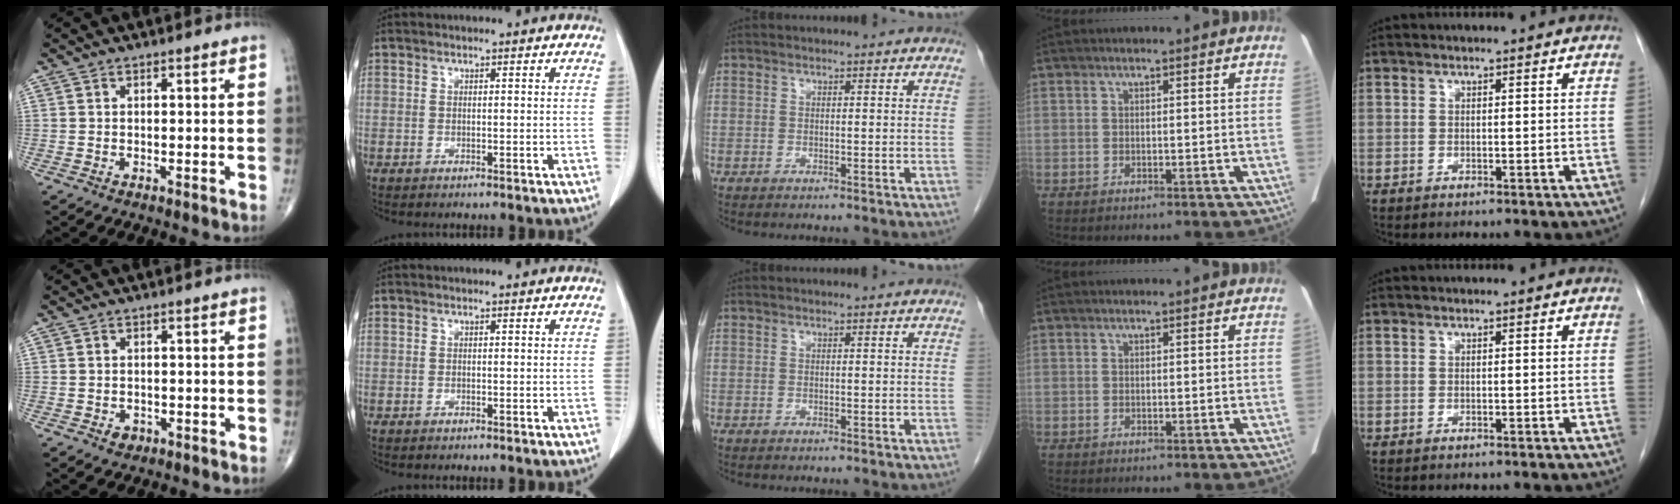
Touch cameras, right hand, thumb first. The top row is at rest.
{"thumb": {"total": 1.8, "force": [-0.7, 1.4, 0.7], "torque": [-0.005, 0.002, -0.007]}}